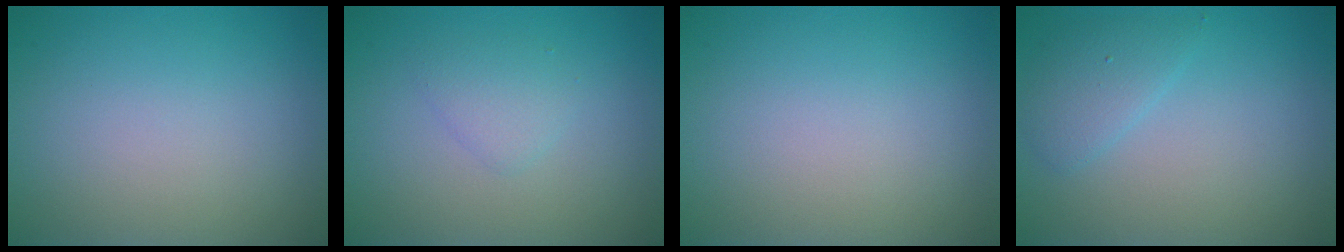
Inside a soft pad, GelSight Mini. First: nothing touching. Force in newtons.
{"total": 1.5, "press": 1.5, "slide": 0.1}
{"total": 0.0}
{"total": 1.9, "press": 1.9, "slide": 0.2}